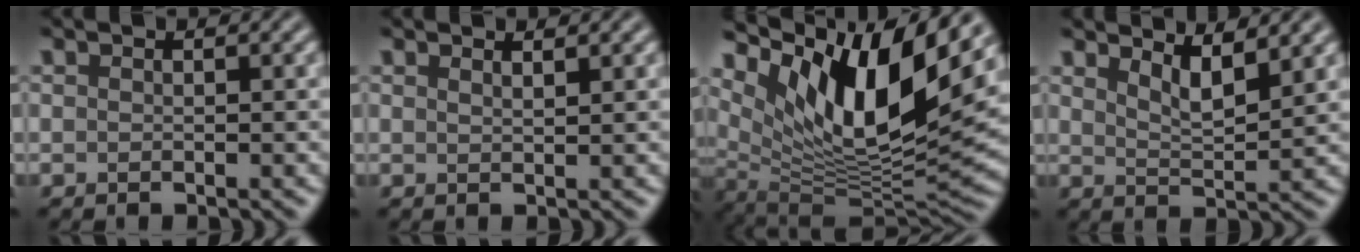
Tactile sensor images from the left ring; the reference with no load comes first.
{"total": 1.2, "force": [0.9, 0.3, 0.6], "torque": [0.000, -0.002, 0.009]}
{"total": 13.2, "force": [6.0, 4.3, 10.9], "torque": [-0.184, -0.011, 0.117]}
{"total": 3.2, "force": [2.4, 0.7, 2.0], "torque": [-0.028, -0.007, 0.041]}